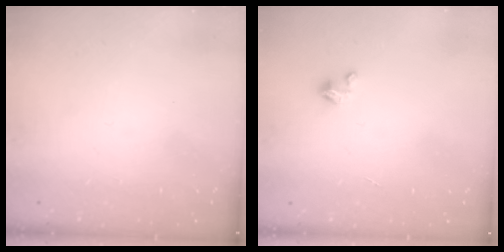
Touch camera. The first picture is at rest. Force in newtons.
{"total": 2.0, "press": 1.9, "slide": 0.3}